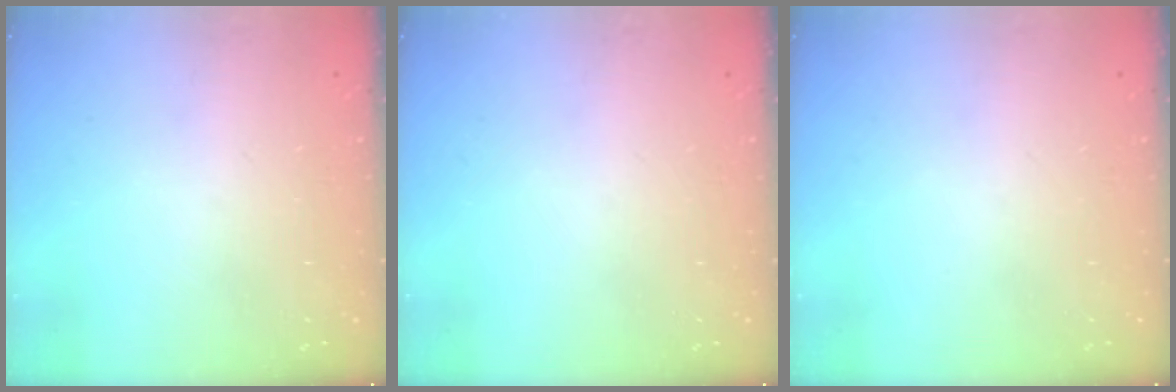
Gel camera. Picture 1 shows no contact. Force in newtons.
{"total": 0.0}
{"total": 0.0}